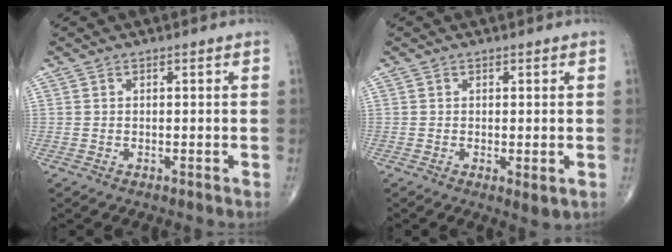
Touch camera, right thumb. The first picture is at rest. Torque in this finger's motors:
{"motor_torque": [-0.21, 0.05, -0.10, -0.08, -0.01]}